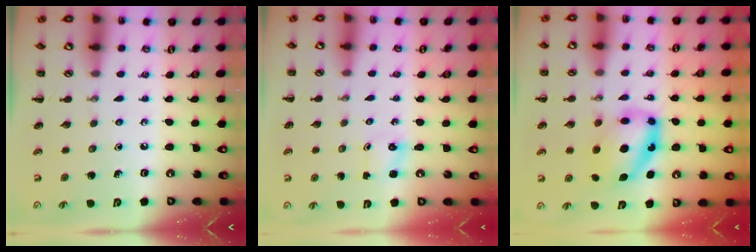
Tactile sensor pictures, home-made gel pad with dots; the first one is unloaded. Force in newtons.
{"total": 0.9, "press": 0.8, "slide": 0.2}
{"total": 10.0, "press": 9.8, "slide": 2.3}